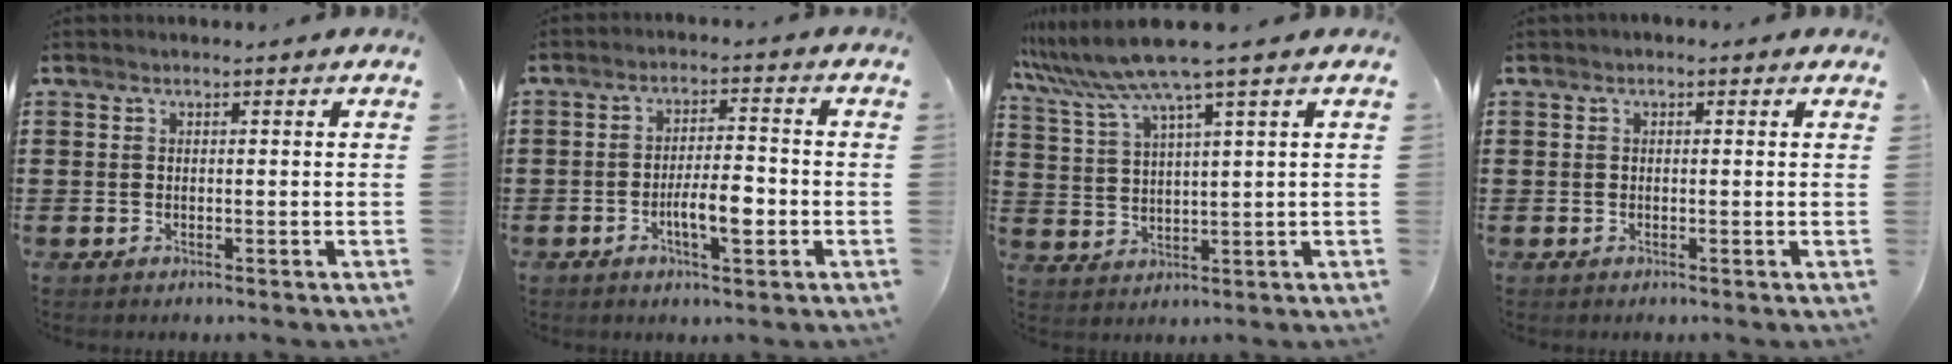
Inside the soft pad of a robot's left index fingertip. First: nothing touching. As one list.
[{"total": 6.3, "force": [-1.9, 2.1, 5.6], "torque": [-0.093, 0.002, -0.036]}, {"total": 7.4, "force": [5.6, -0.6, 4.8], "torque": [-0.118, -0.030, 0.094]}, {"total": 0.6, "force": [-0.1, 0.4, 0.4], "torque": [-0.008, 0.003, -0.004]}]